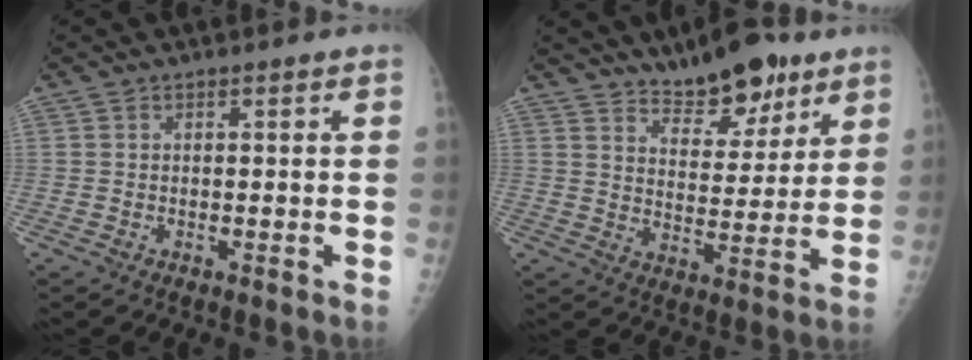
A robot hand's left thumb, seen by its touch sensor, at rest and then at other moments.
{"total": 11.7, "force": [8.7, 4.8, 6.2], "torque": [-0.061, -0.053, 0.142]}